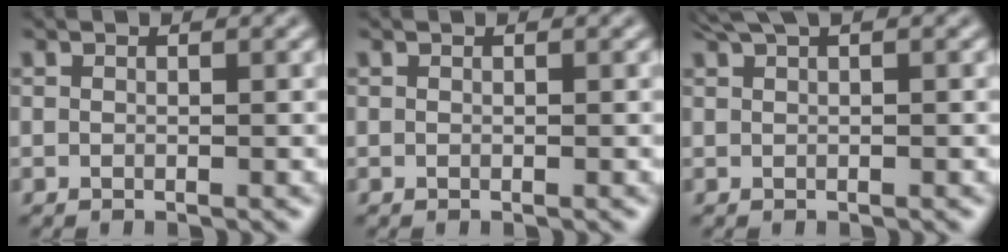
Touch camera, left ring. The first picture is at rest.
{"total": 0.0}
{"total": 2.2, "force": [1.5, 0.4, 1.5], "torque": [-0.022, 0.004, 0.027]}